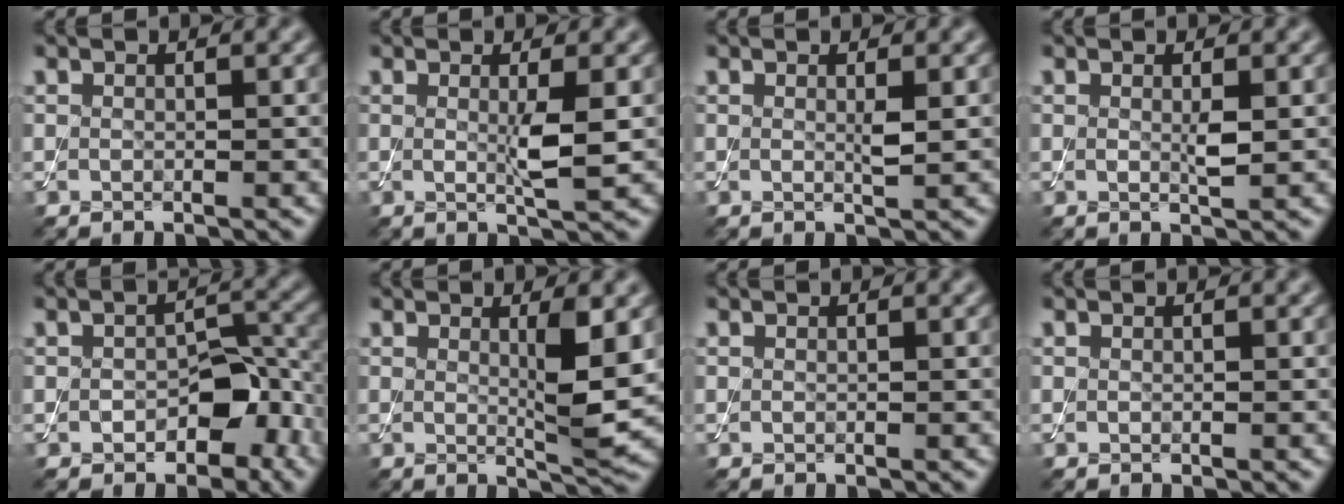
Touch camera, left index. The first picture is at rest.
{"total": 2.7, "force": [0.1, 0.2, 2.7], "torque": [-0.050, -0.007, 0.001]}
{"total": 1.1, "force": [0.2, 0.1, 1.1], "torque": [-0.019, -0.003, 0.002]}
{"total": 1.4, "force": [0.2, 0.2, 1.3], "torque": [-0.025, -0.003, 0.002]}
{"total": 4.7, "force": [-1.7, 2.9, 3.3], "torque": [-0.039, 0.000, -0.026]}
{"total": 3.8, "force": [0.7, 0.6, 3.7], "torque": [-0.055, -0.012, 0.013]}
{"total": 0.0}
{"total": 0.0}